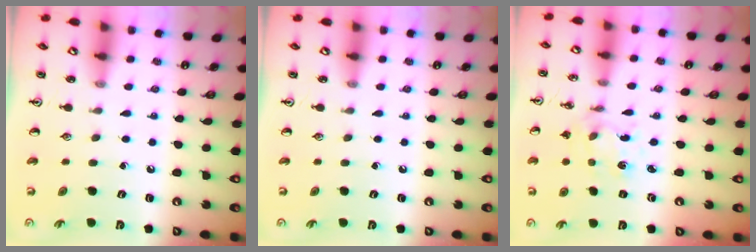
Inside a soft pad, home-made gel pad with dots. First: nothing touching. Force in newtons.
{"total": 0.0}
{"total": 2.7, "press": 2.7, "slide": 0.3}